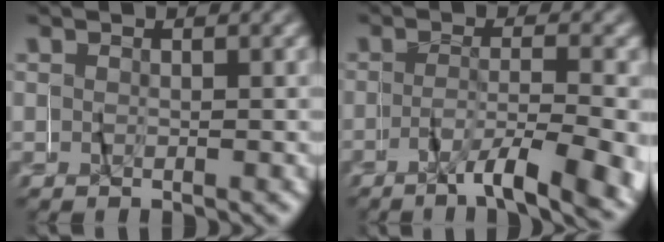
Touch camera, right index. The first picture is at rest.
{"total": 7.9, "force": [-5.2, 1.5, 5.7], "torque": [-0.090, -0.021, -0.081]}